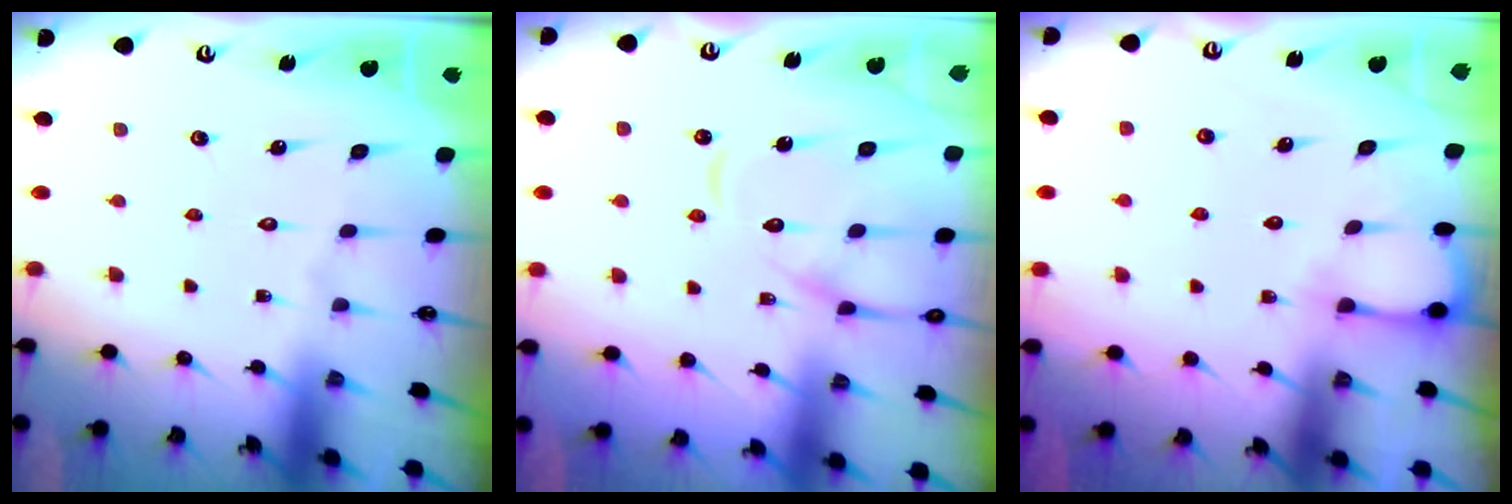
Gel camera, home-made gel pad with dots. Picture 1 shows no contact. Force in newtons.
{"total": 13.9, "press": 13.9, "slide": 1.5}
{"total": 3.3, "press": 3.3, "slide": 0.4}